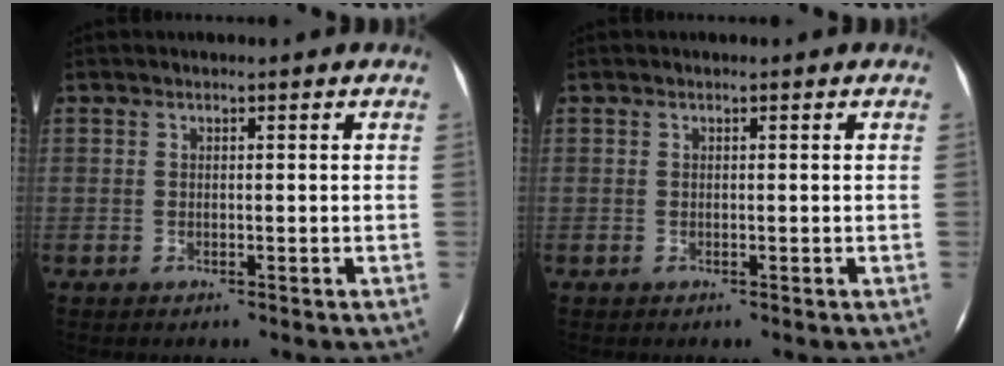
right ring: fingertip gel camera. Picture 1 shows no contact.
{"total": 0.0}